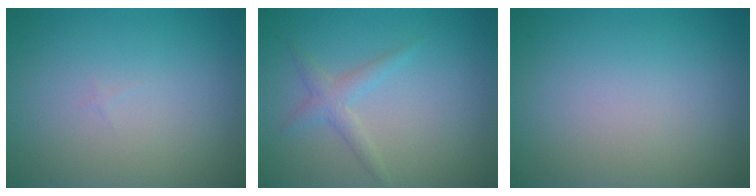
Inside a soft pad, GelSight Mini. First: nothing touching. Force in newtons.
{"total": 1.8, "press": 1.8, "slide": 0.1}
{"total": 0.0}